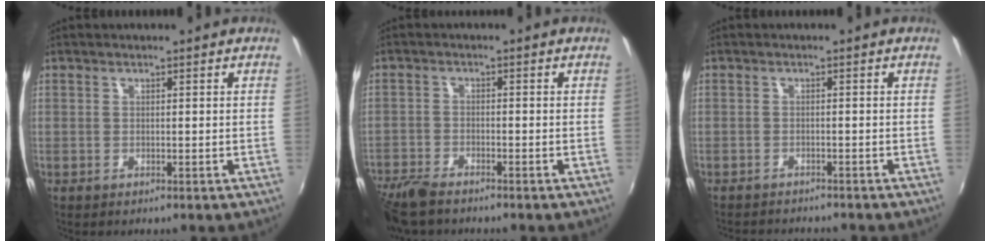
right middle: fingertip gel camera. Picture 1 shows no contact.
{"total": 7.8, "force": [-6.7, 2.0, 3.5], "torque": [-0.100, -0.030, -0.130]}
{"total": 5.5, "force": [-5.2, 1.0, 1.6], "torque": [-0.044, -0.014, -0.078]}